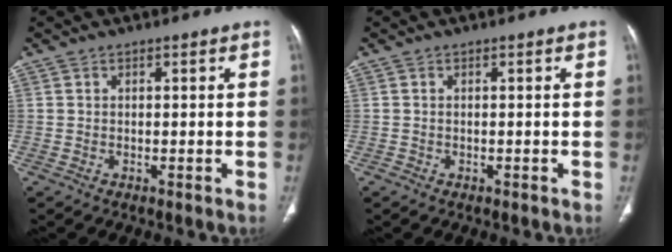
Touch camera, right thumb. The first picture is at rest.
{"total": 0.0}